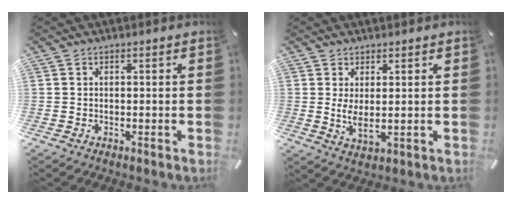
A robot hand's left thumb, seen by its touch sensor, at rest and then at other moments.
{"total": 4.4, "force": [0.9, 1.5, 4.0], "torque": [-0.082, -0.007, 0.012]}